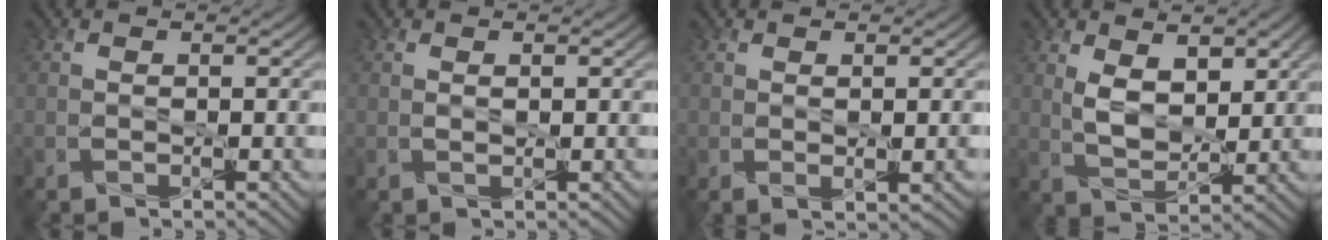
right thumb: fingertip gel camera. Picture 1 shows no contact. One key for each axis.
{"total": 0.6, "fx": 0.3, "fy": 0.2, "fz": 0.4, "tx": -0.007, "ty": -0.001, "tz": 0.005}
{"total": 1.8, "fx": 0.0, "fy": 0.6, "fz": 1.7, "tx": -0.033, "ty": -0.004, "tz": 0.006}
{"total": 5.4, "fx": 2.3, "fy": 3.1, "fz": 3.7, "tx": -0.078, "ty": -0.011, "tz": 0.043}